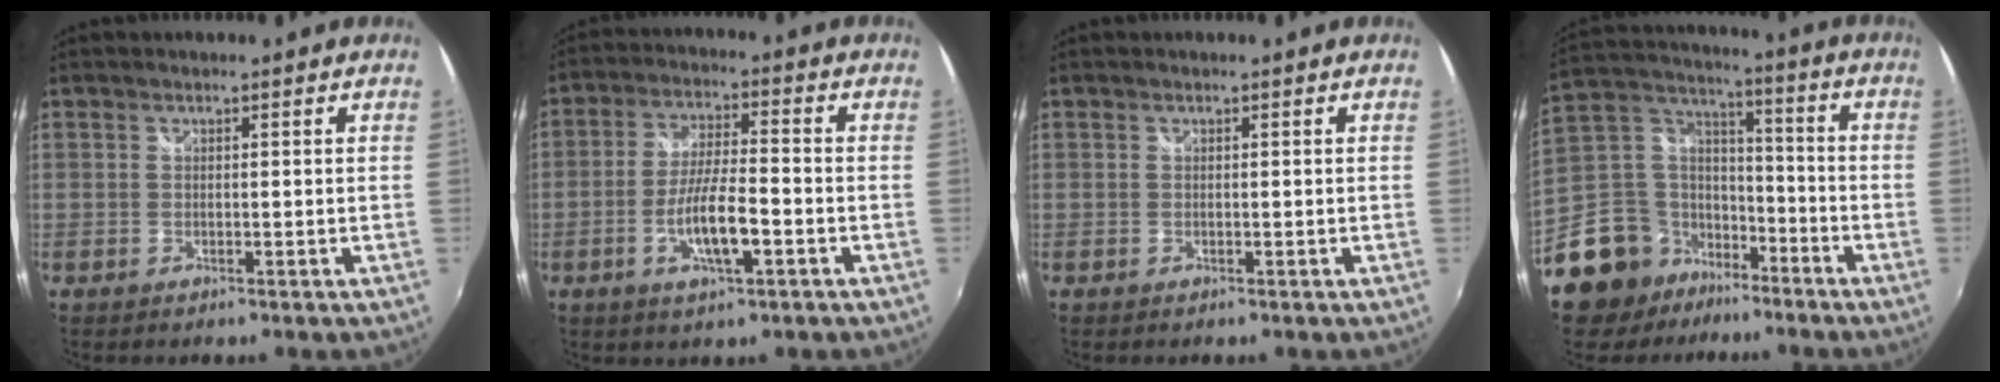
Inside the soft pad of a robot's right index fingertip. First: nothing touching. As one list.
[{"total": 9.0, "force": [-3.4, 1.8, 8.1], "torque": [-0.159, -0.005, -0.061]}, {"total": 0.0}, {"total": 15.3, "force": [-11.0, 10.0, 3.8], "torque": [-0.117, 0.050, -0.187]}]